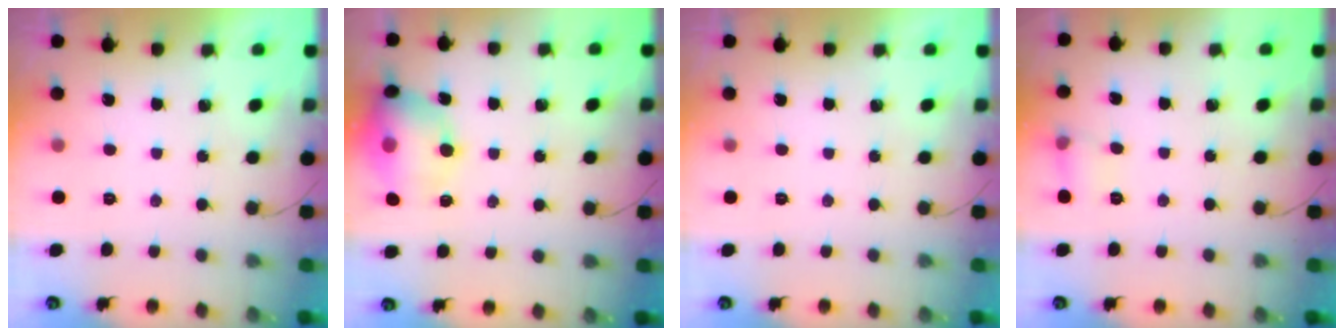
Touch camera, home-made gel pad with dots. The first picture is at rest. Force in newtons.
{"total": 14.9, "press": 14.6, "slide": 3.1}
{"total": 0.0}
{"total": 6.6, "press": 6.4, "slide": 1.6}